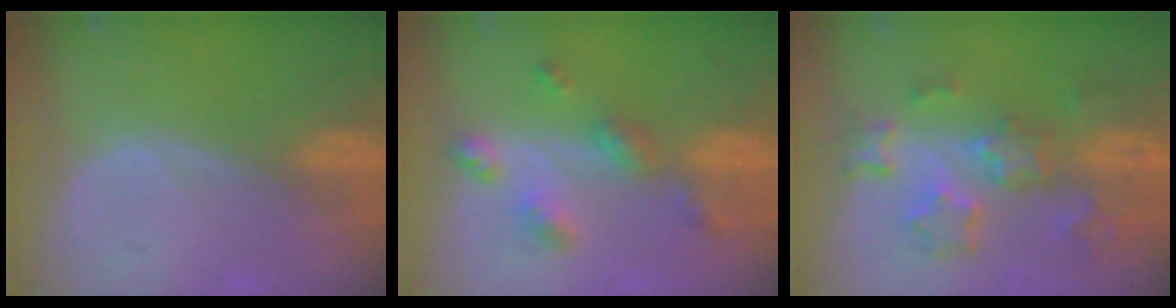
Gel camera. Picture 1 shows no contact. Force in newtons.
{"total": 6.3, "press": 5.6, "slide": 3.0}
{"total": 9.2, "press": 8.1, "slide": 4.3}